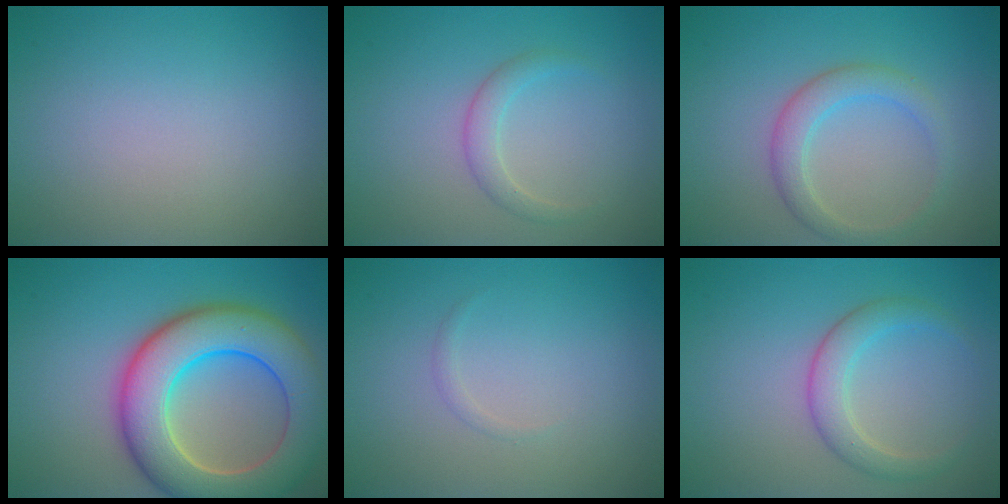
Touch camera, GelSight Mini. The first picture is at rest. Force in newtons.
{"total": 1.7, "press": 1.7, "slide": 0.1}
{"total": 2.8, "press": 2.8, "slide": 0.1}
{"total": 10.8, "press": 10.8, "slide": 0.7}
{"total": 0.5, "press": 0.5, "slide": 0.0}
{"total": 2.9, "press": 2.9, "slide": 0.3}